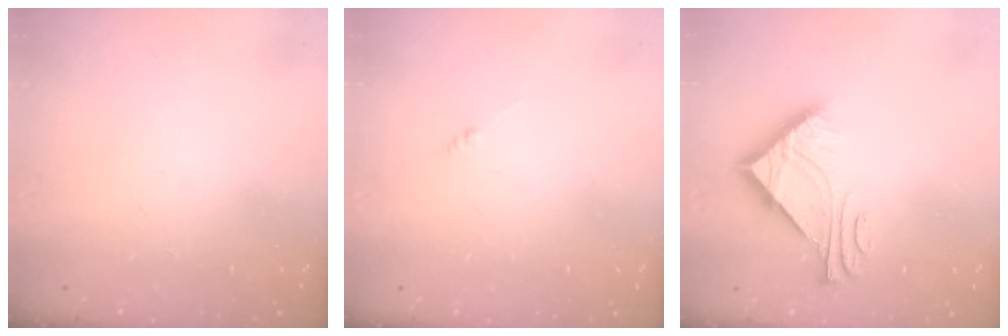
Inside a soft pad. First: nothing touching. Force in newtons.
{"total": 0.0}
{"total": 9.4, "press": 9.4, "slide": 0.8}